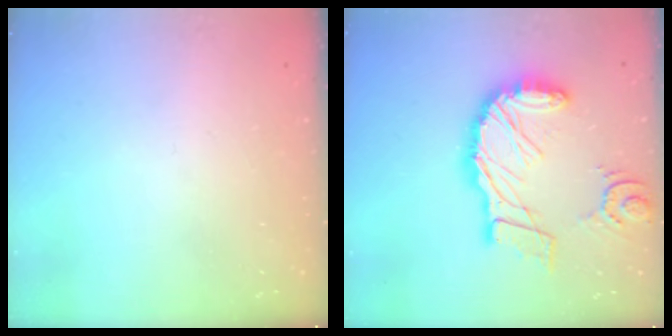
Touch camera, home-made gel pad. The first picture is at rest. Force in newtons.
{"total": 21.6, "press": 21.5, "slide": 2.6}